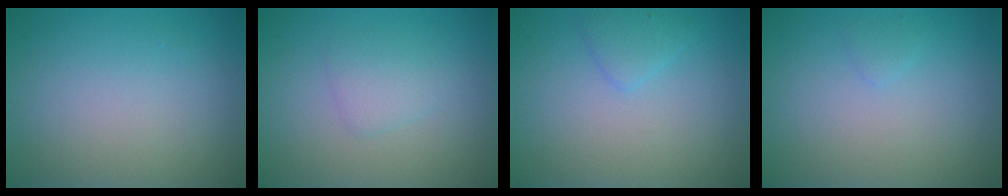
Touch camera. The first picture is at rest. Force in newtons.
{"total": 1.6, "press": 1.6, "slide": 0.0}
{"total": 1.5, "press": 1.5, "slide": 0.1}
{"total": 0.6, "press": 0.6, "slide": 0.1}